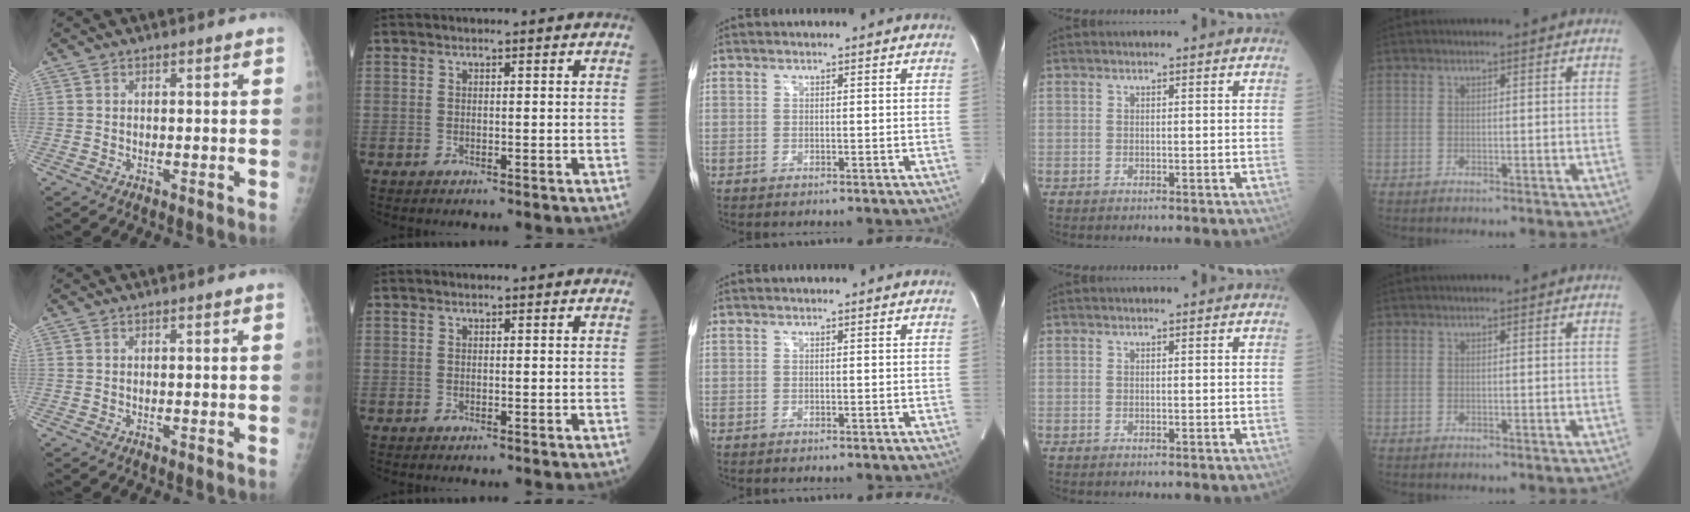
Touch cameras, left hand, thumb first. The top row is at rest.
{}